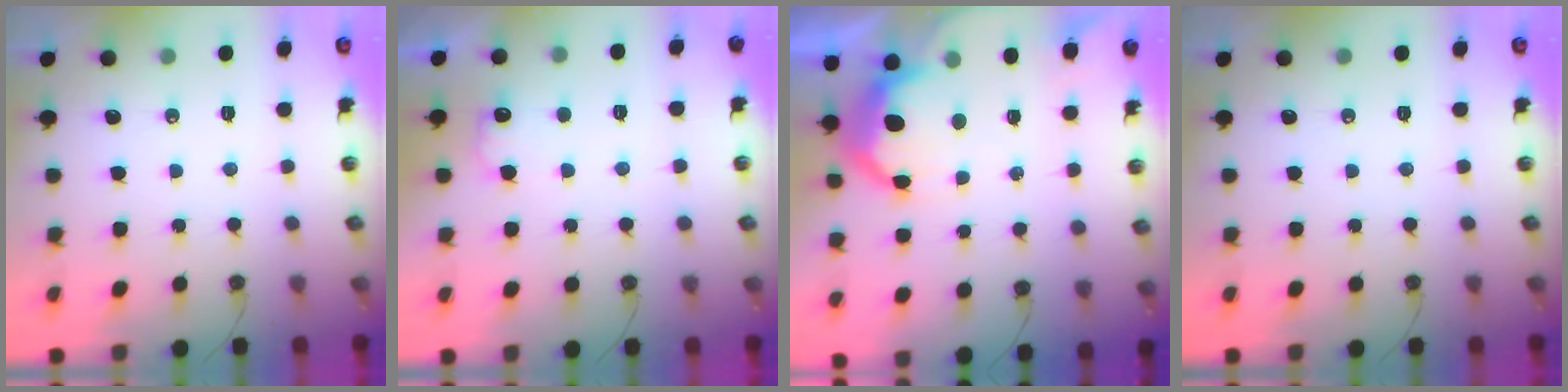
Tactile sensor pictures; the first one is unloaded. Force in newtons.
{"total": 7.2, "press": 7.2, "slide": 0.6}
{"total": 11.8, "press": 11.8, "slide": 0.8}
{"total": 0.0}